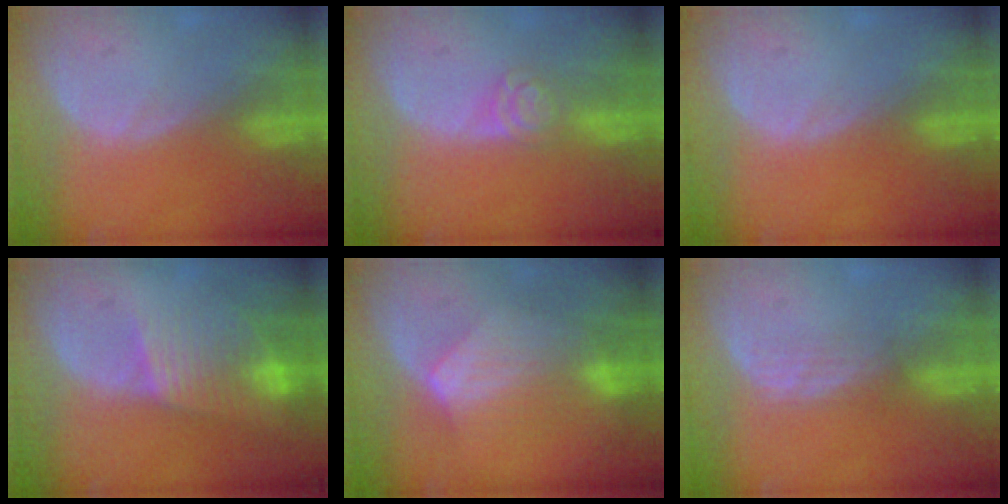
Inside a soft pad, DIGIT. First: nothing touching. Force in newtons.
{"total": 4.3, "press": 3.9, "slide": 1.8}
{"total": 0.0}
{"total": 8.1, "press": 7.0, "slide": 4.2}
{"total": 6.8, "press": 6.7, "slide": 1.1}
{"total": 2.3, "press": 2.2, "slide": 0.3}